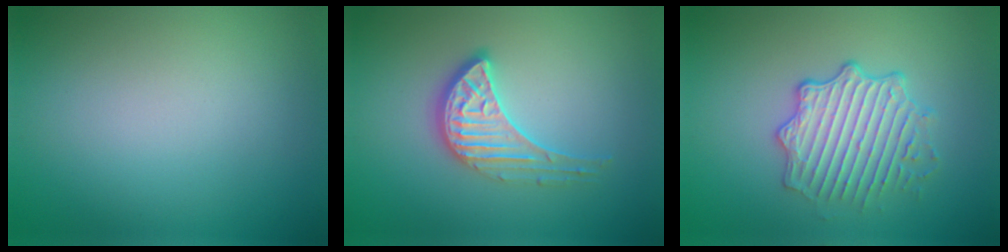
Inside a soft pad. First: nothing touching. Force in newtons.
{"total": 3.2, "press": 2.9, "slide": 1.2}
{"total": 4.0, "press": 3.7, "slide": 1.6}